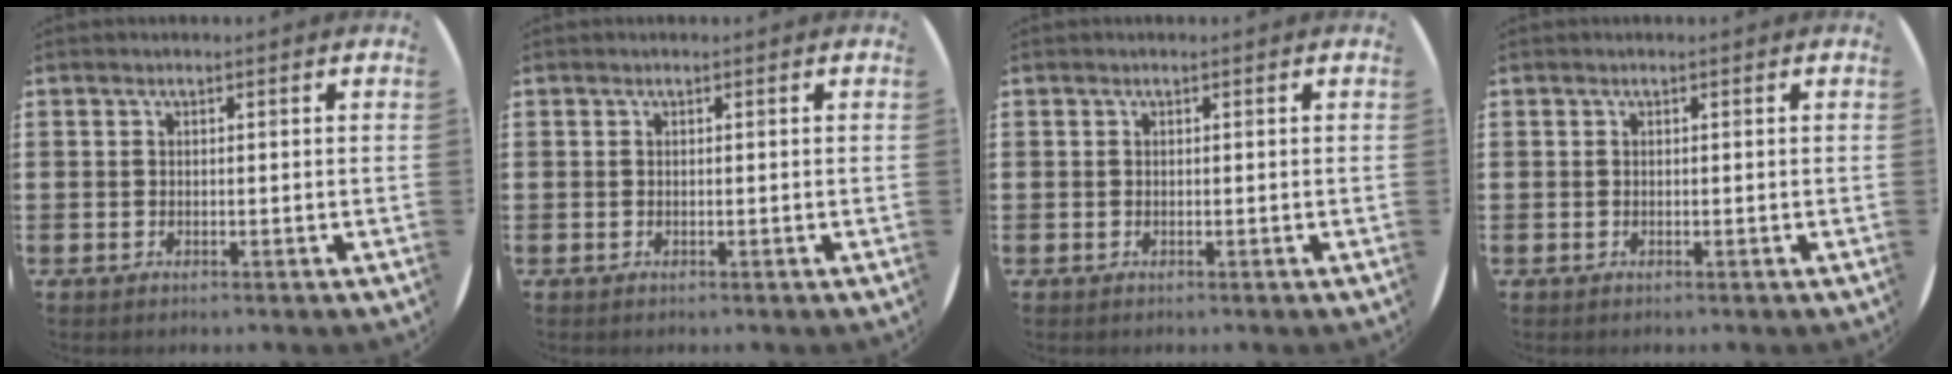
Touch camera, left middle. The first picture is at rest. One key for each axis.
{"total": 0.0}
{"total": 0.0}
{"total": 0.0}